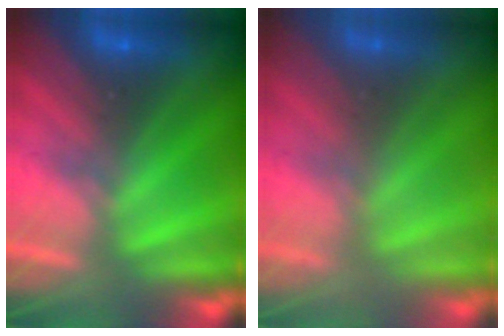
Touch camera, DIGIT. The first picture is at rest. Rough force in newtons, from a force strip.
{"total": 2.8}